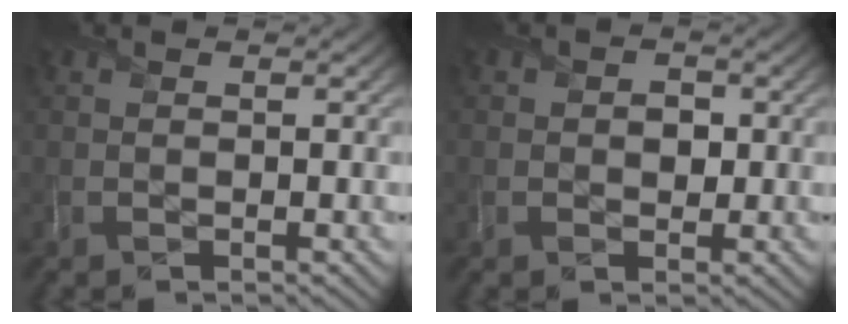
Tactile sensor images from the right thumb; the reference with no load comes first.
{"total": 1.9, "force": [0.0, 1.6, 1.0], "torque": [-0.014, -0.006, -0.006]}